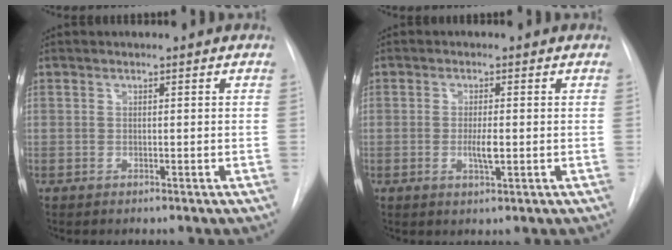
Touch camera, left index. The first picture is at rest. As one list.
[{"total": 2.9, "force": [-0.7, 0.6, 2.8], "torque": [-0.052, -0.005, -0.010]}]